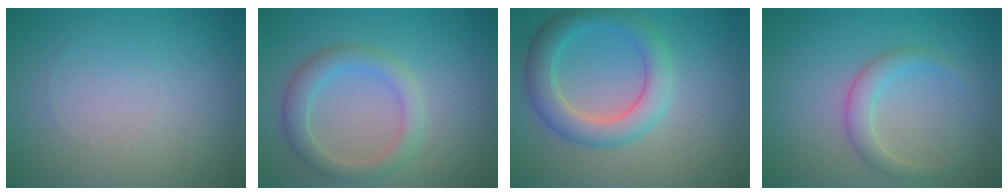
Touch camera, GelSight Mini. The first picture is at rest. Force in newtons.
{"total": 3.1, "press": 3.1, "slide": 0.0}
{"total": 4.6, "press": 4.5, "slide": 0.5}
{"total": 2.3, "press": 2.3, "slide": 0.1}